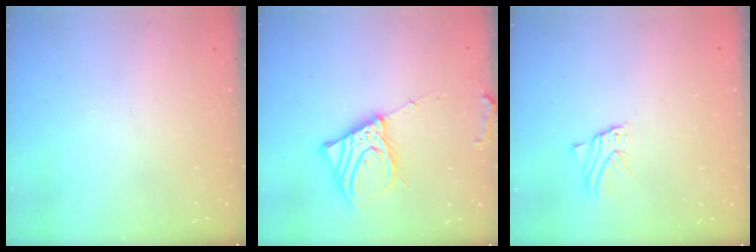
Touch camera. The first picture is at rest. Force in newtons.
{"total": 12.6, "press": 12.5, "slide": 1.2}
{"total": 1.1, "press": 1.1, "slide": 0.2}